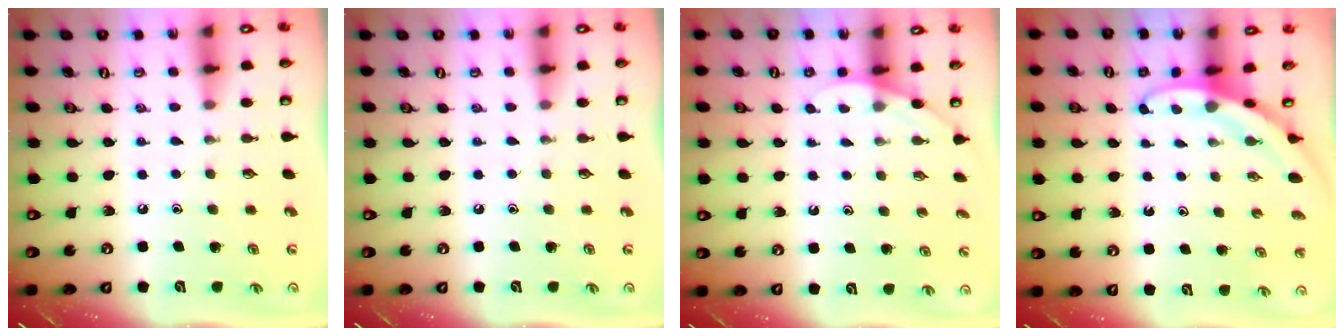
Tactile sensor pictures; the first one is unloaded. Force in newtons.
{"total": 0.0}
{"total": 2.6, "press": 2.6, "slide": 0.2}
{"total": 2.9, "press": 2.9, "slide": 0.1}